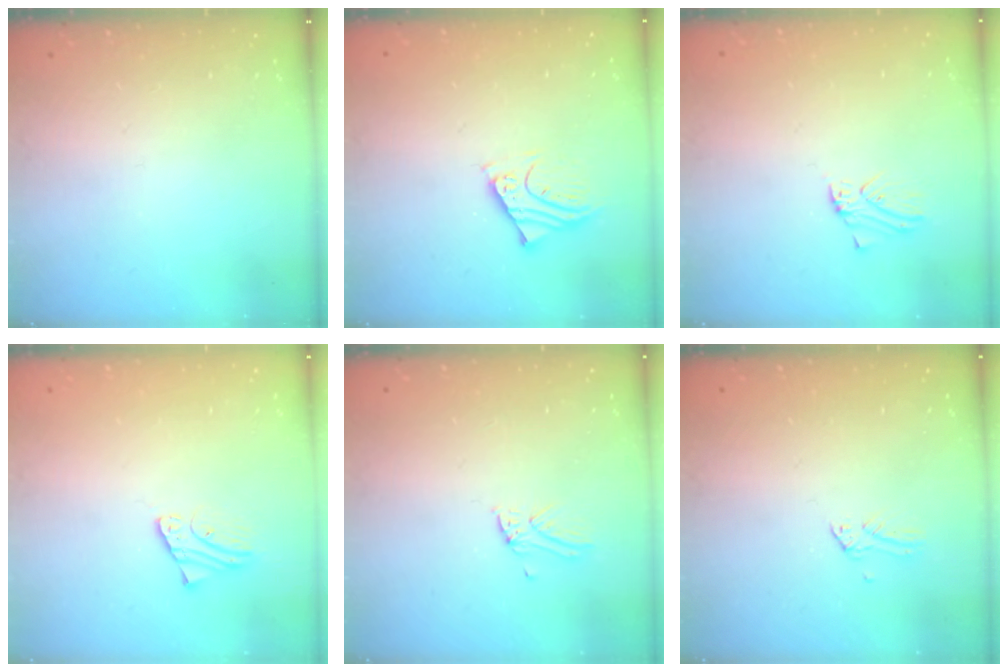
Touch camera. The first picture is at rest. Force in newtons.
{"total": 4.4, "press": 4.4, "slide": 0.3}
{"total": 0.0}
{"total": 1.9, "press": 1.9, "slide": 0.2}
{"total": 2.1, "press": 2.1, "slide": 0.1}
{"total": 0.0}